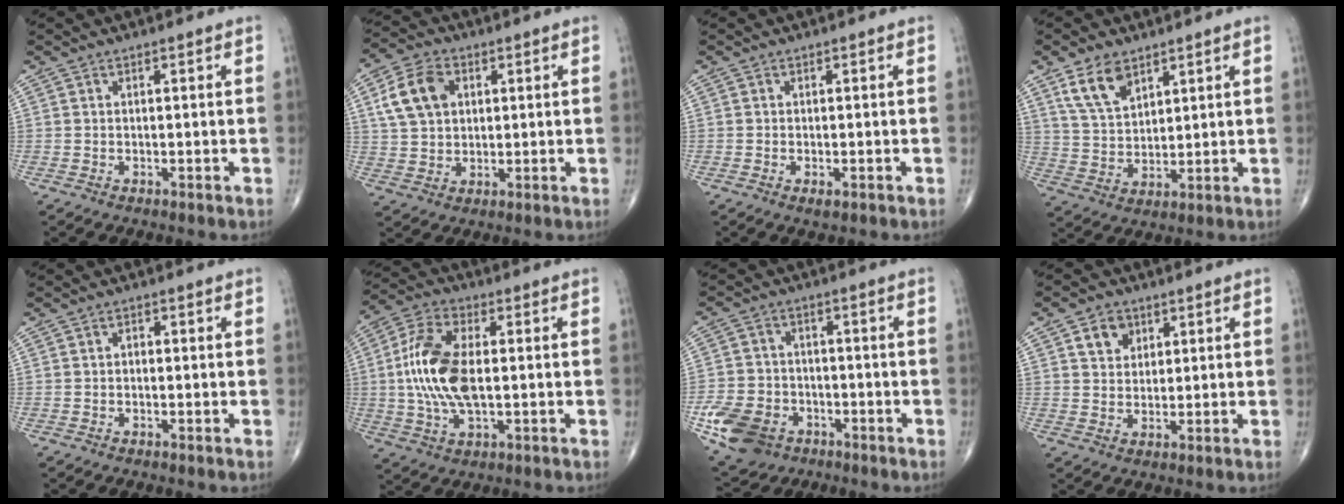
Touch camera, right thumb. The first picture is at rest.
{"total": 9.9, "force": [2.9, 7.0, 6.2], "torque": [-0.105, 0.006, 0.053]}
{"total": 1.4, "force": [-0.6, 0.6, 1.1], "torque": [-0.019, -0.003, -0.007]}
{"total": 8.4, "force": [5.1, 4.7, 4.8], "torque": [-0.076, -0.024, 0.107]}
{"total": 1.0, "force": [0.0, 0.7, 0.8], "torque": [-0.005, 0.004, -0.004]}
{"total": 14.3, "force": [0.2, 7.0, 12.4], "torque": [-0.263, 0.010, 0.003]}
{"total": 11.6, "force": [-5.2, 8.8, 5.6], "torque": [-0.099, 0.017, -0.086]}
{"total": 5.5, "force": [2.5, 4.3, 2.2], "torque": [-0.013, -0.011, 0.044]}